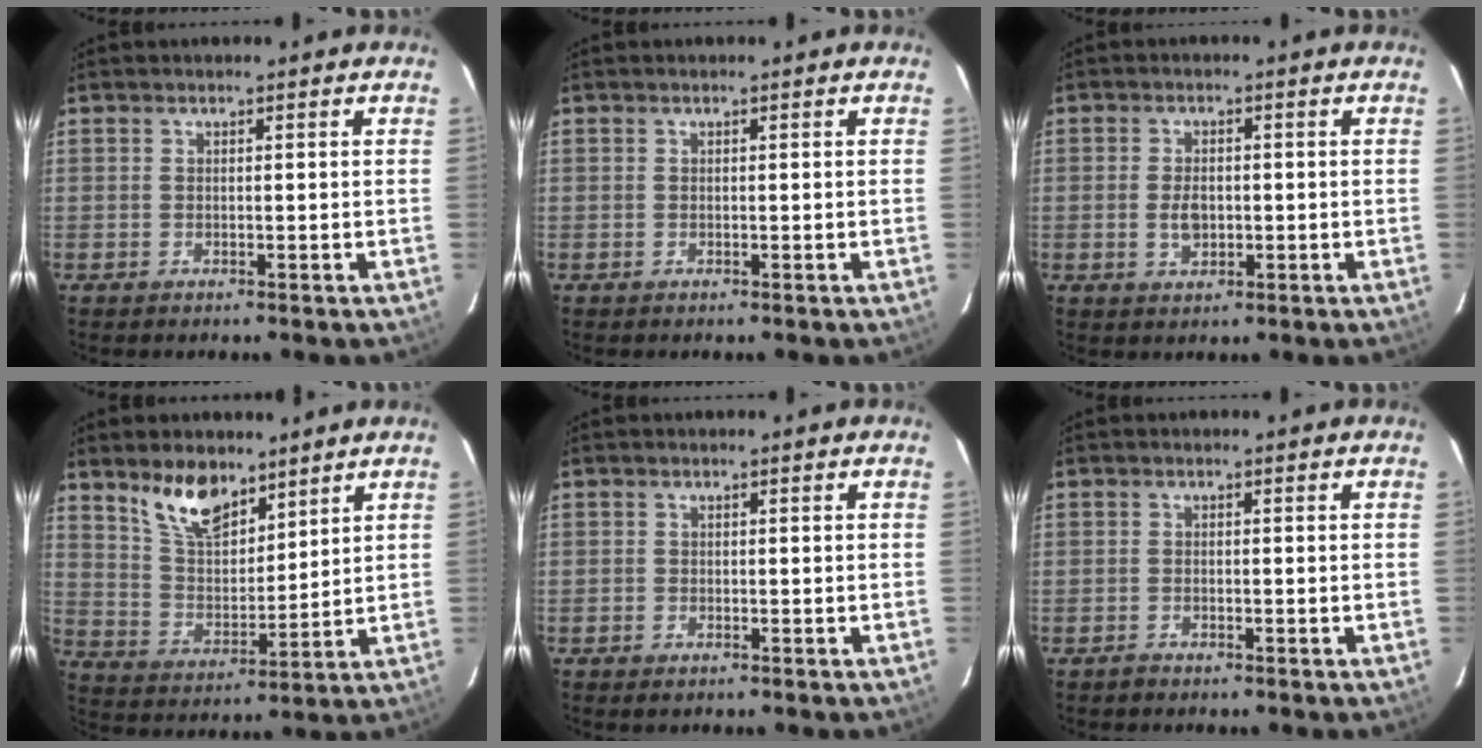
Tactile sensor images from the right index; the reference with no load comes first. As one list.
[{"total": 0.0}, {"total": 3.9, "force": [-0.5, 2.5, 2.9], "torque": [-0.056, 0.000, -0.006]}, {"total": 10.7, "force": [7.7, 4.7, 5.8], "torque": [-0.103, 0.004, 0.151]}, {"total": 0.9, "force": [-0.6, 0.6, 0.3], "torque": [-0.006, -0.003, -0.011]}, {"total": 0.9, "force": [-0.7, 0.4, 0.2], "torque": [-0.003, 0.002, -0.013]}]